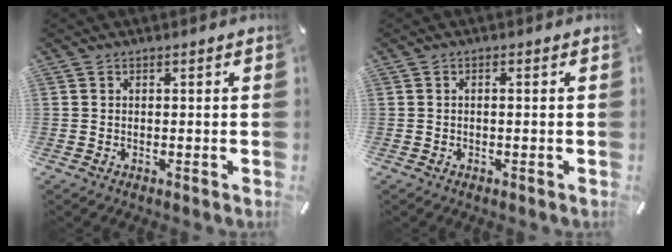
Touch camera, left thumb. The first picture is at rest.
{"total": 0.9, "force": [-0.2, 0.2, 0.9], "torque": [-0.017, -0.001, -0.004]}